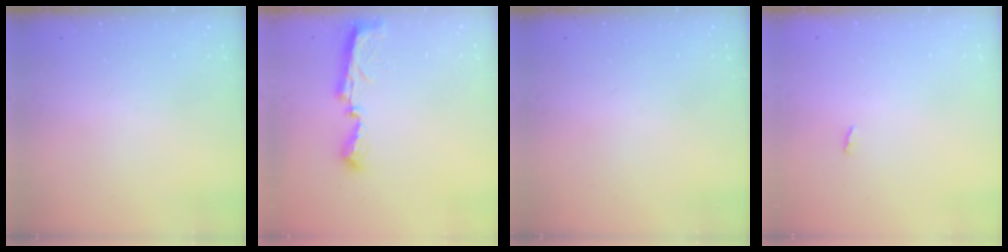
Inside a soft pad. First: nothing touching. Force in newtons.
{"total": 7.9, "press": 7.8, "slide": 0.4}
{"total": 0.0}
{"total": 1.9, "press": 1.9, "slide": 0.2}